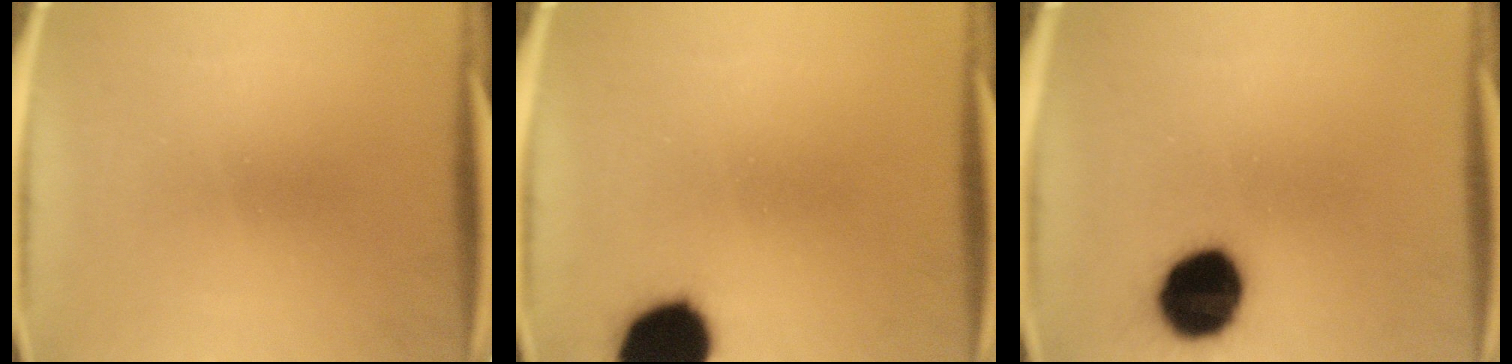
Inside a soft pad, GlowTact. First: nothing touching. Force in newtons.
{"total": 16.0}
{"total": 15.5}